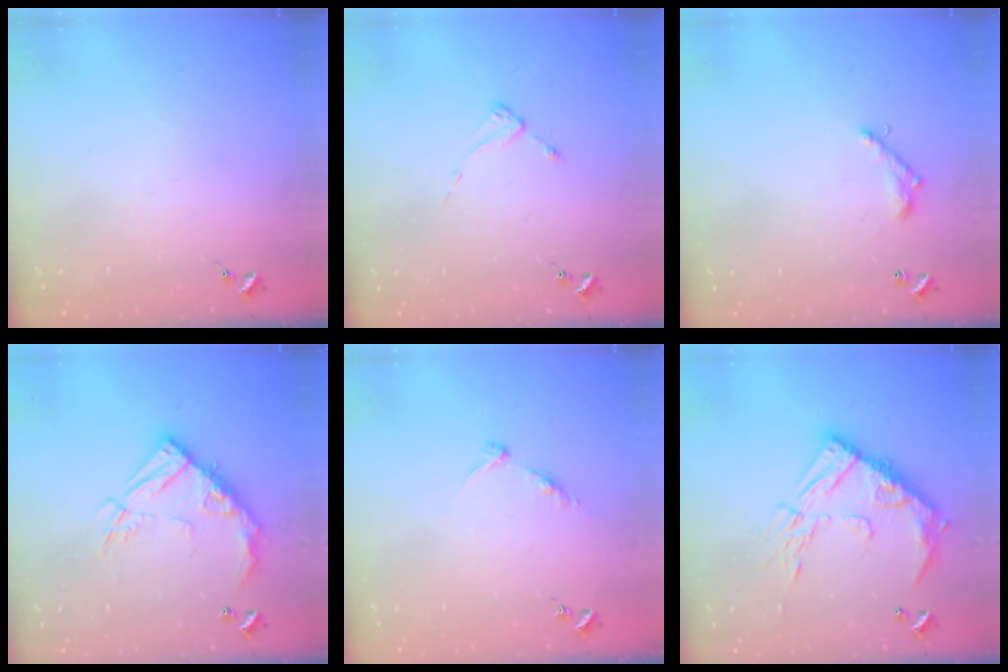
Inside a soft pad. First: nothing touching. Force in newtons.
{"total": 2.3, "press": 2.3, "slide": 0.3}
{"total": 7.3, "press": 7.3, "slide": 0.6}
{"total": 17.2, "press": 17.1, "slide": 1.7}
{"total": 6.2, "press": 6.2, "slide": 0.7}
{"total": 17.2, "press": 17.2, "slide": 1.3}